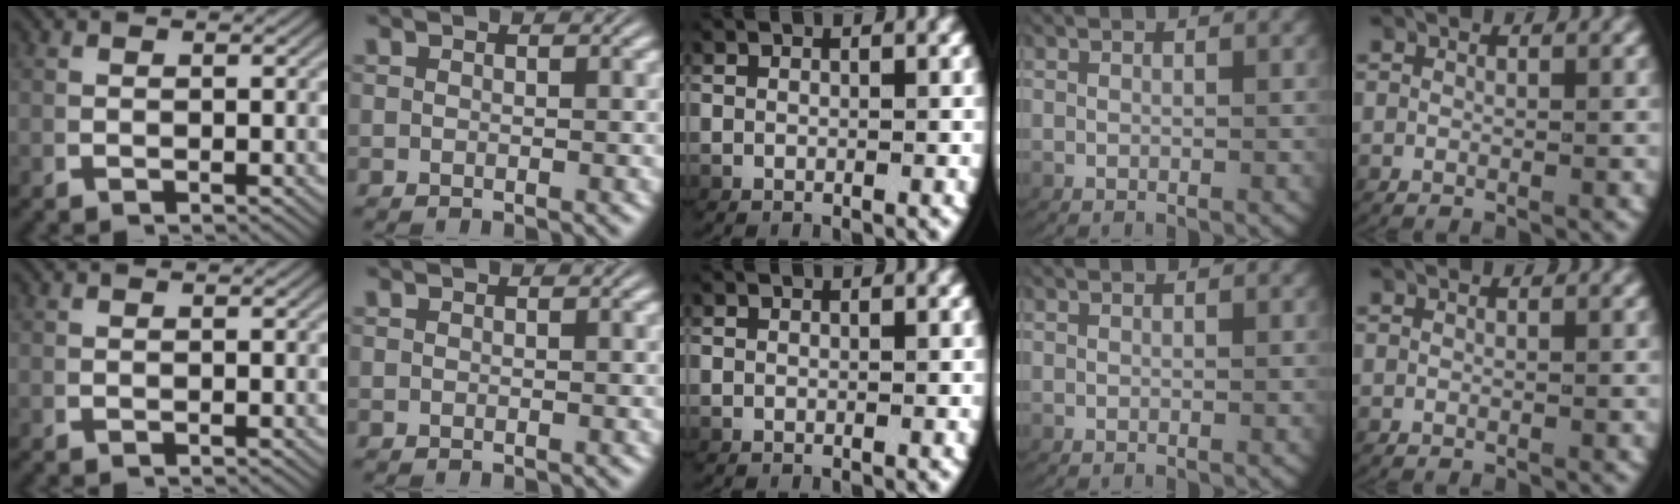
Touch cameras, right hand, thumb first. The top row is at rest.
{}